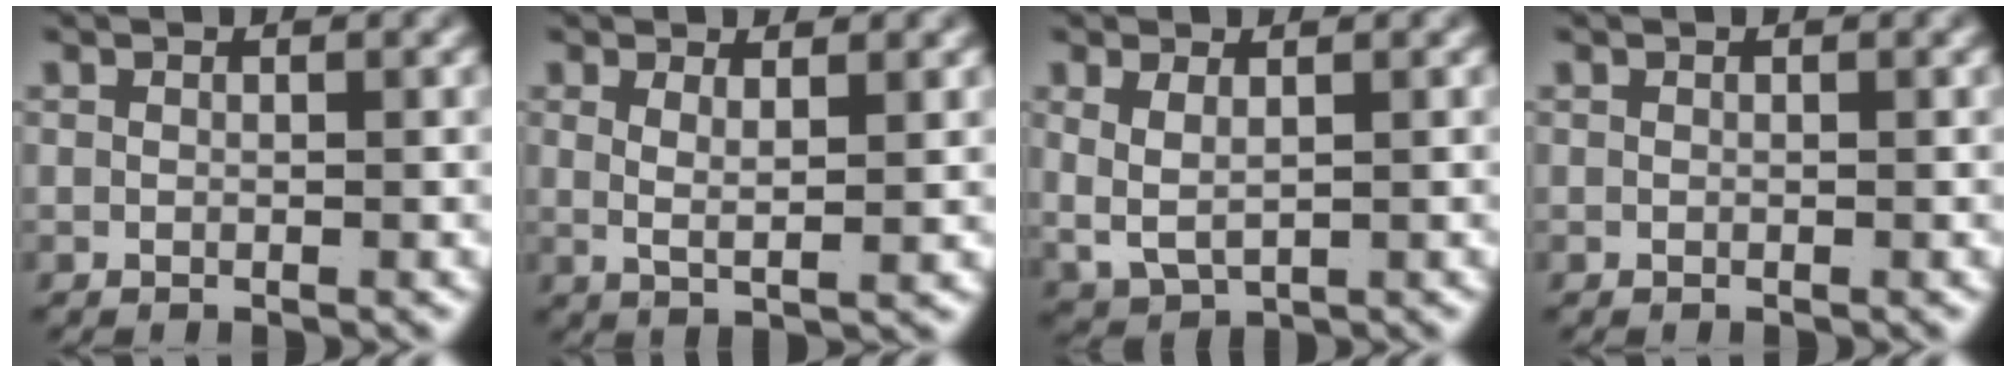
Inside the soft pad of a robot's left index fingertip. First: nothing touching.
{"total": 2.7, "force": [0.8, 0.6, 2.5], "torque": [-0.051, -0.012, 0.022]}
{"total": 3.9, "force": [0.5, 3.0, 2.4], "torque": [-0.067, -0.014, 0.022]}
{"total": 0.0}